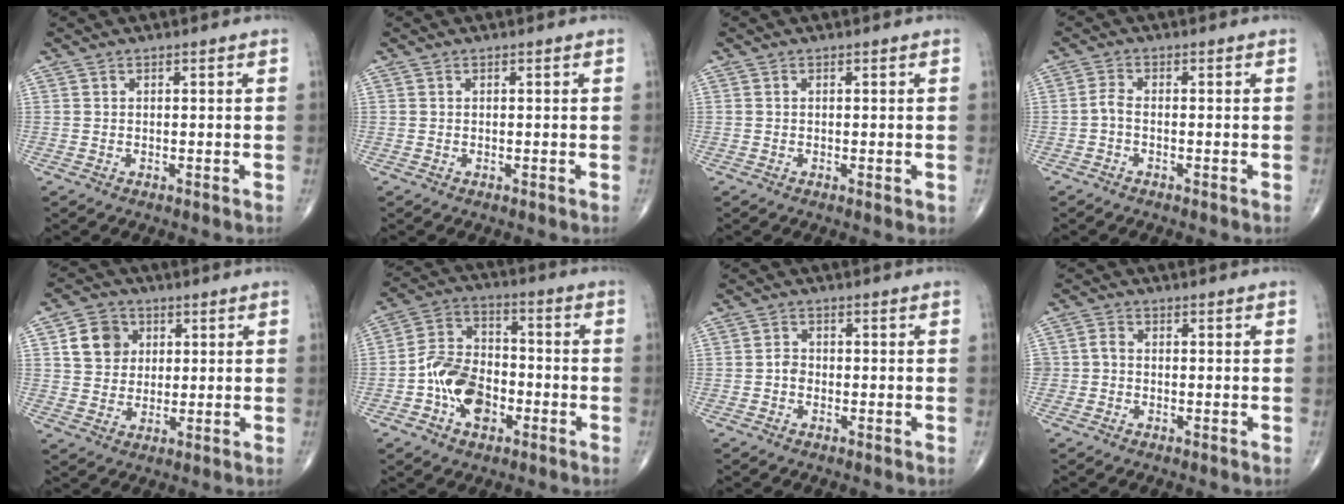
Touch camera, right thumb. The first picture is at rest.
{"total": 0.0}
{"total": 1.1, "force": [-0.2, 0.4, 1.0], "torque": [-0.017, -0.004, -0.004]}
{"total": 1.8, "force": [-0.8, 0.7, 1.5], "torque": [-0.032, 0.005, -0.022]}
{"total": 7.8, "force": [2.3, 6.7, 3.3], "torque": [-0.031, -0.003, 0.039]}
{"total": 12.2, "force": [-4.0, 8.2, 8.1], "torque": [-0.121, 0.037, -0.079]}
{"total": 1.7, "force": [-0.6, 1.4, 0.9], "torque": [-0.007, 0.006, -0.017]}
{"total": 2.0, "force": [-0.6, 1.7, 0.9], "torque": [-0.008, 0.006, -0.016]}